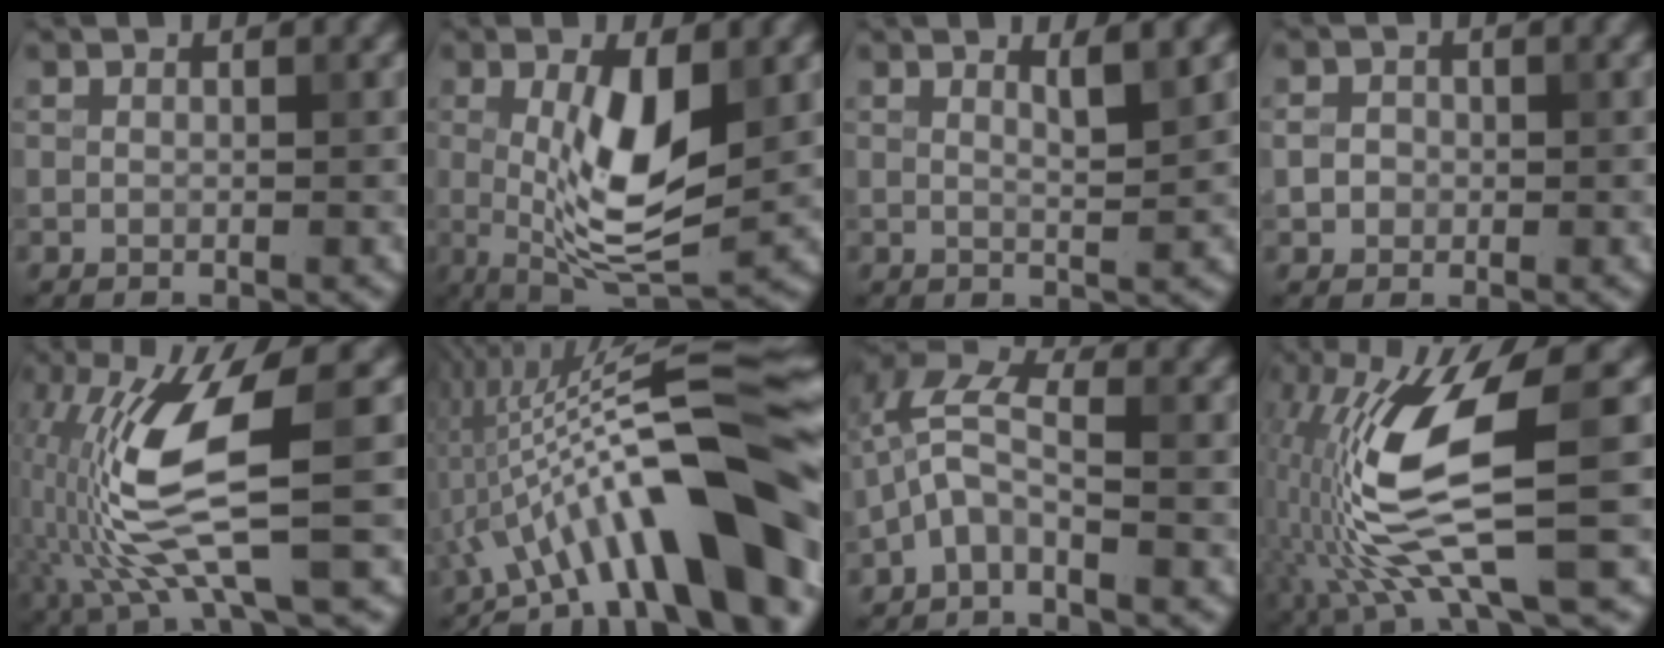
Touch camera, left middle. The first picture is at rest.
{"total": 7.7, "force": [0.4, 2.7, 7.2], "torque": [-0.139, -0.011, 0.010]}
{"total": 2.1, "force": [1.2, 0.5, 1.7], "torque": [-0.019, 0.001, 0.014]}
{"total": 1.8, "force": [-0.1, 1.6, 0.7], "torque": [-0.010, -0.002, -0.003]}
{"total": 10.5, "force": [-0.9, 2.2, 10.2], "torque": [-0.214, -0.006, -0.014]}
{"total": 15.9, "force": [-4.5, 2.7, 15.0], "torque": [-0.205, 0.043, -0.073]}
{"total": 3.9, "force": [-1.7, 1.4, 3.2], "torque": [-0.071, 0.018, -0.047]}
{"total": 11.5, "force": [-0.4, 2.4, 11.2], "torque": [-0.227, -0.008, 0.000]}